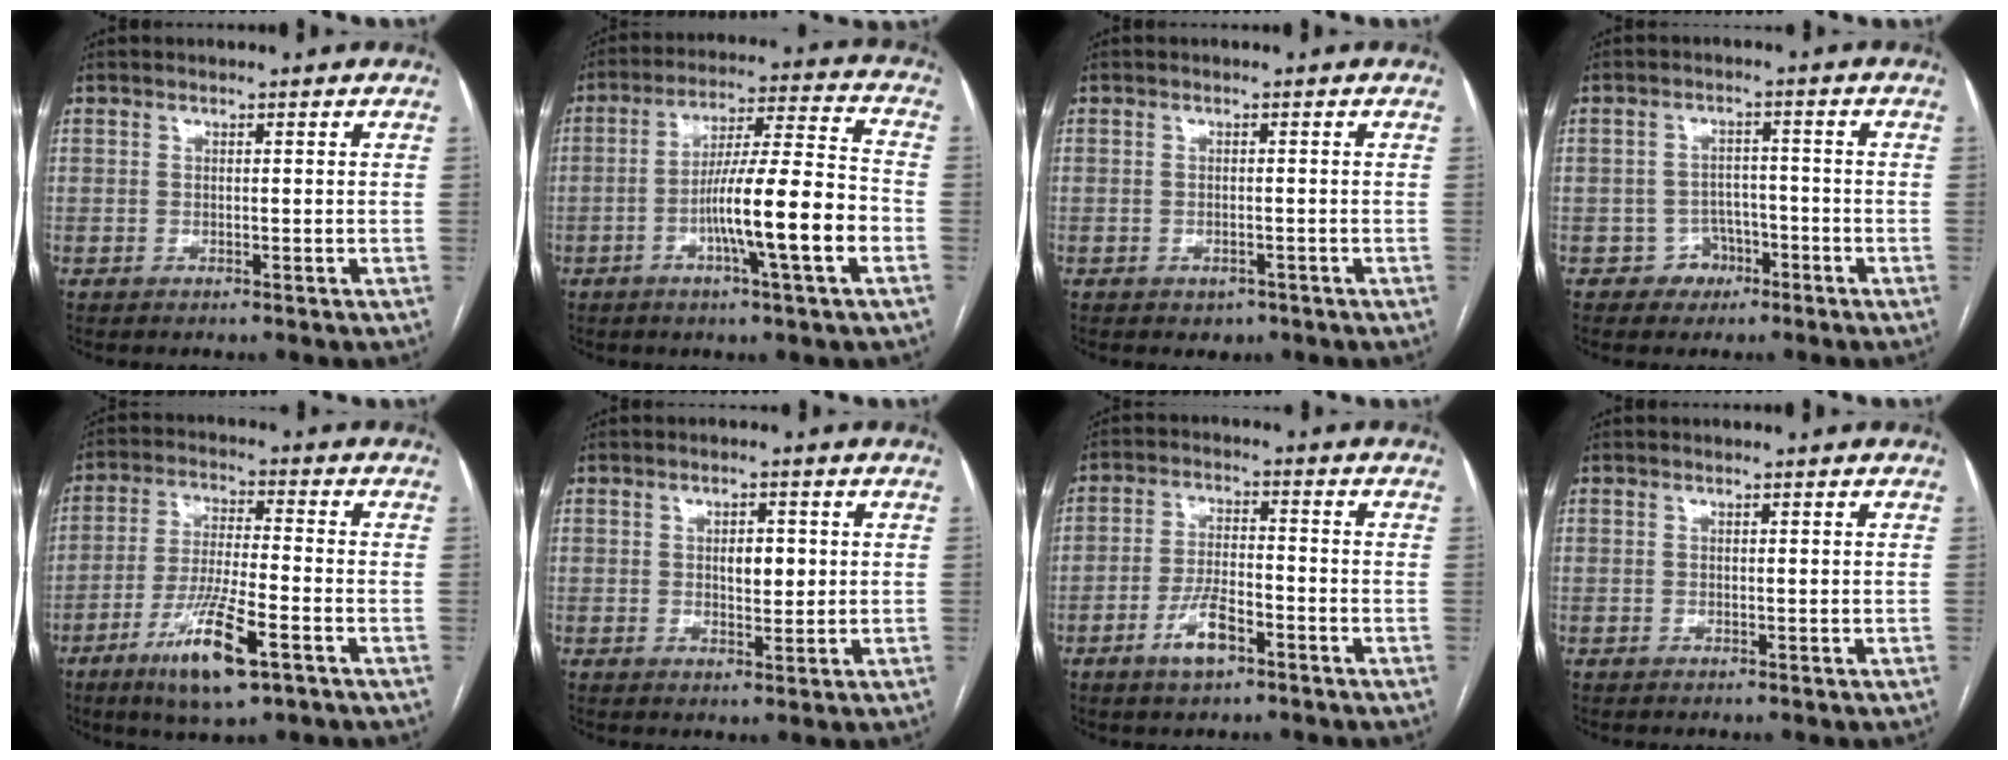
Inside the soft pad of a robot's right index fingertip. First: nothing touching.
{"total": 13.9, "force": [-4.3, 0.1, 13.3], "torque": [-0.222, 0.007, -0.073]}
{"total": 1.7, "force": [-1.0, 1.2, 0.7], "torque": [-0.010, 0.001, -0.005]}
{"total": 3.7, "force": [-2.0, 3.1, 0.2], "torque": [0.007, 0.016, -0.027]}
{"total": 11.6, "force": [-5.9, 1.6, 9.8], "torque": [-0.189, -0.019, -0.103]}
{"total": 3.5, "force": [0.6, 1.7, 3.0], "torque": [-0.045, -0.001, 0.012]}
{"total": 6.2, "force": [-3.4, 2.0, 4.7], "torque": [-0.095, 0.003, -0.060]}
{"total": 0.0}